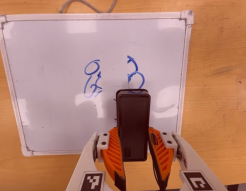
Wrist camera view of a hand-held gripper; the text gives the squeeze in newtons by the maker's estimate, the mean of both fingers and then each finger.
{"total": 7.6, "left": 5.9, "right": 9.4}